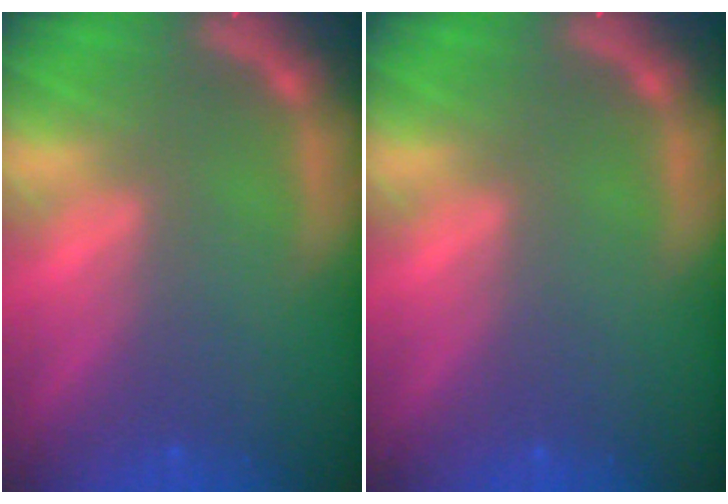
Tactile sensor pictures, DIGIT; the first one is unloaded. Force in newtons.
{"total": 0.0}